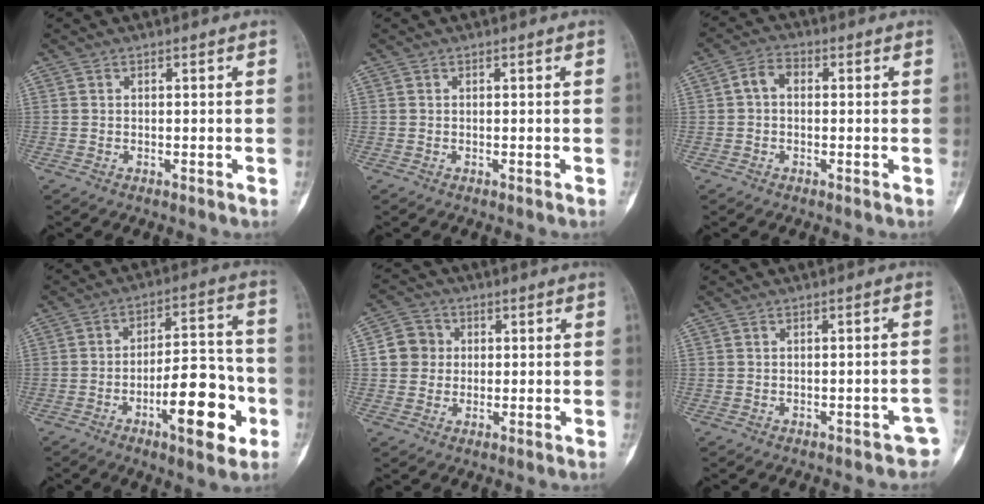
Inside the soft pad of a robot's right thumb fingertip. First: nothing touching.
{"total": 0.0}
{"total": 3.8, "force": [0.1, 2.7, 2.8], "torque": [-0.043, 0.014, -0.007]}
{"total": 15.2, "force": [-5.7, 5.5, 13.0], "torque": [-0.167, 0.036, -0.084]}
{"total": 5.8, "force": [0.7, 5.4, 1.9], "torque": [-0.009, 0.007, 0.004]}
{"total": 2.9, "force": [-1.9, 1.5, 1.5], "torque": [-0.004, 0.022, -0.021]}